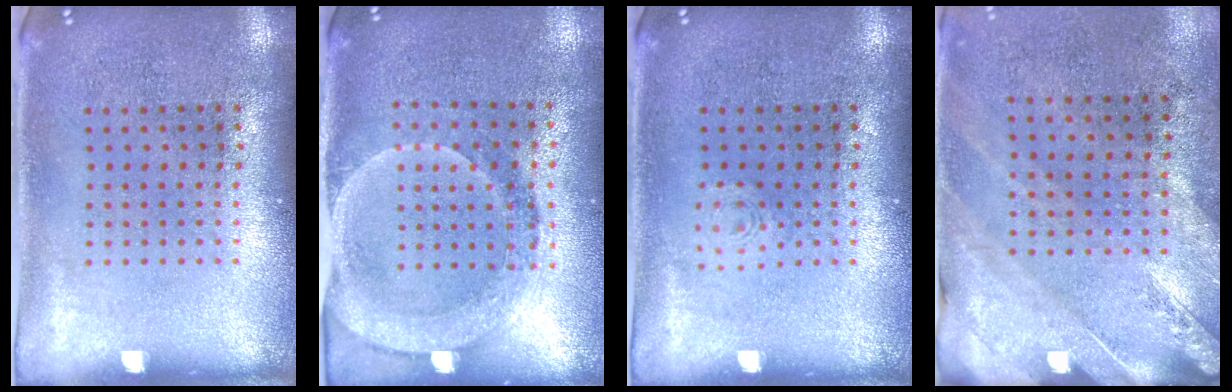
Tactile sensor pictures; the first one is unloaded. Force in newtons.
{"total": 1.9, "press": 1.7, "slide": 0.9}
{"total": 0.7, "press": 0.7, "slide": 0.2}
{"total": 2.4, "press": 2.0, "slide": 1.3}